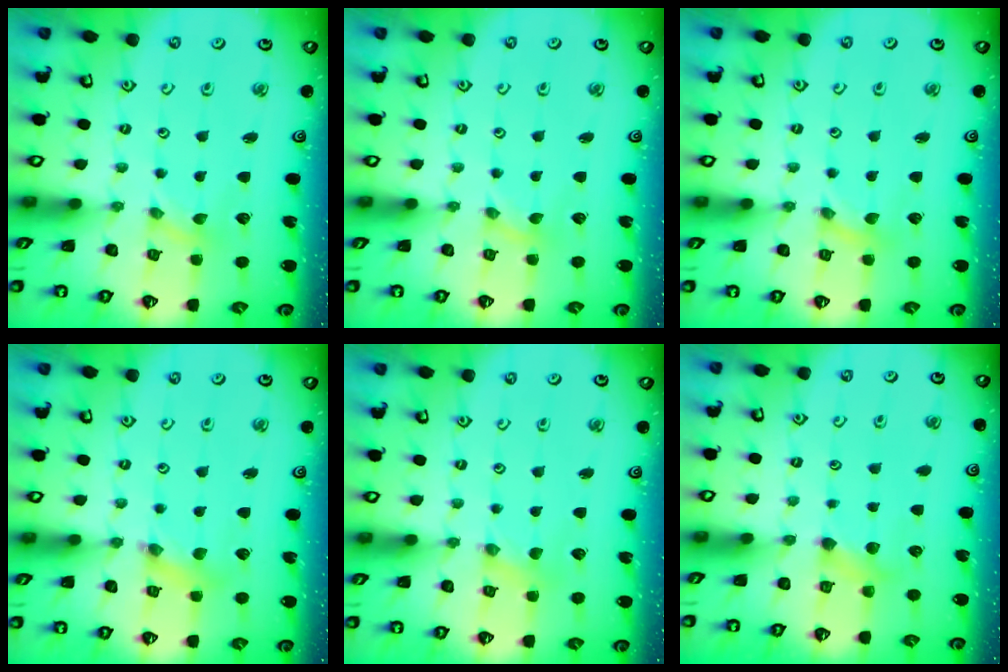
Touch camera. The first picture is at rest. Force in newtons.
{"total": 0.0}
{"total": 0.0}
{"total": 2.8, "press": 2.8, "slide": 0.4}
{"total": 1.1, "press": 1.1, "slide": 0.2}
{"total": 3.5, "press": 3.5, "slide": 0.4}